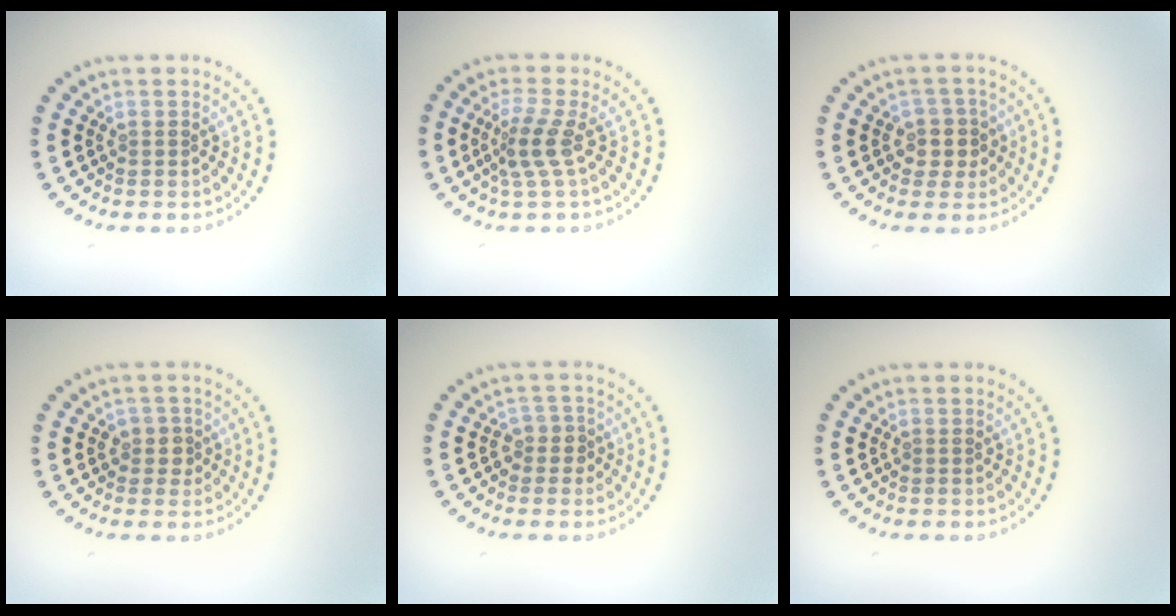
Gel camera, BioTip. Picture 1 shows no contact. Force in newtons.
{"total": 2.6, "press": 1.8, "slide": 1.8}
{"total": 2.6, "press": 2.2, "slide": 1.3}
{"total": 1.7, "press": 1.4, "slide": 1.0}
{"total": 1.8, "press": 1.5, "slide": 1.0}
{"total": 0.0}